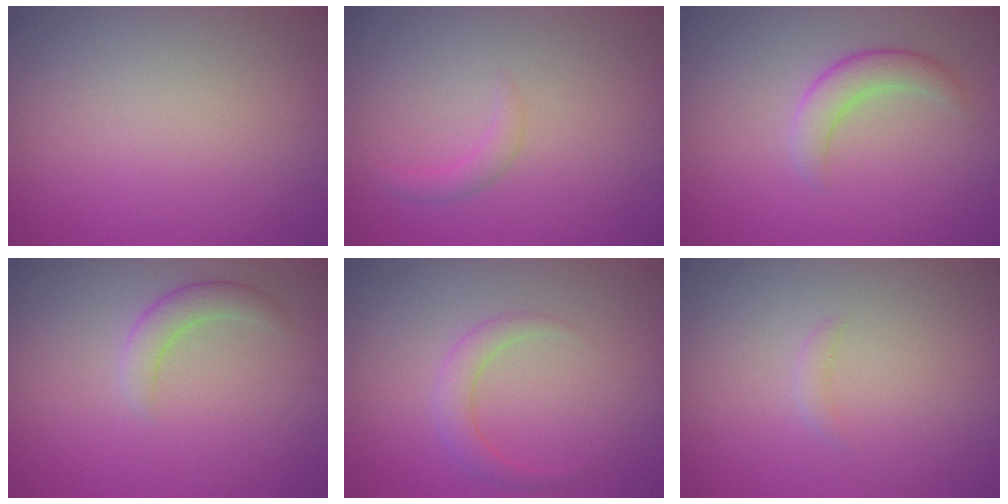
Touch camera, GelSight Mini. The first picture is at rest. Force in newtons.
{"total": 1.2, "press": 1.2, "slide": 0.1}
{"total": 2.7, "press": 2.7, "slide": 0.1}
{"total": 2.2, "press": 2.1, "slide": 0.1}
{"total": 2.0, "press": 2.0, "slide": 0.1}
{"total": 0.7, "press": 0.7, "slide": 0.1}